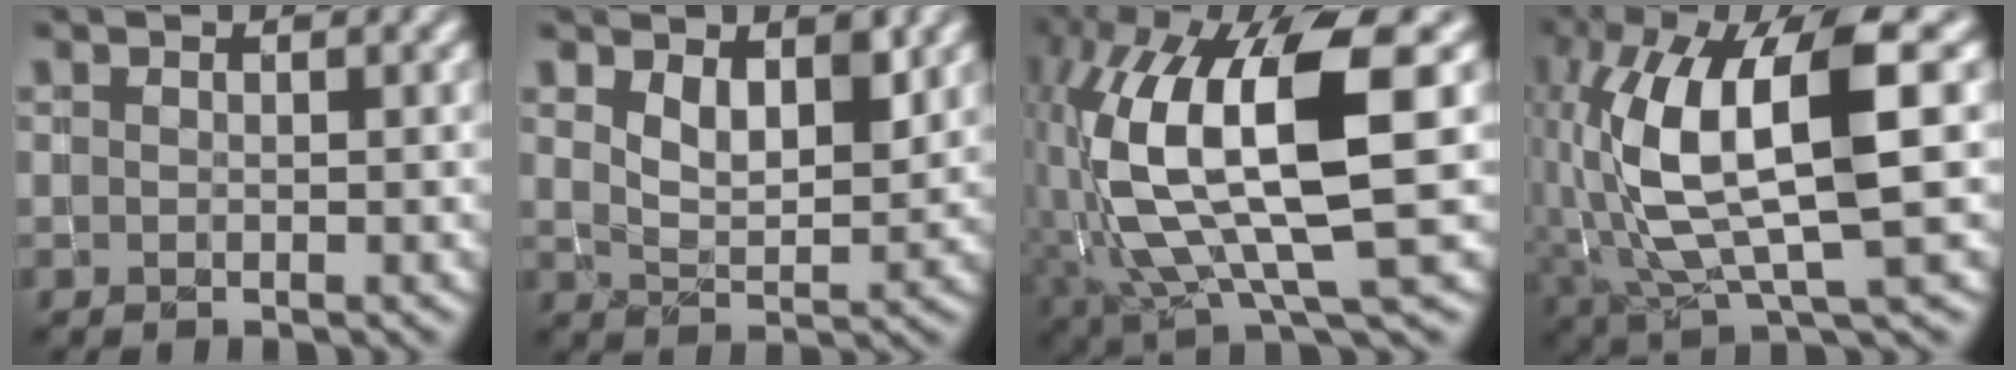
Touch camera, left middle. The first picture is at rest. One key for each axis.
{"total": 3.4, "fx": 1.7, "fy": 1.5, "fz": 2.5, "tx": -0.047, "ty": -0.006, "tz": 0.033}
{"total": 13.2, "fx": 1.0, "fy": 4.1, "fz": 12.5, "tx": -0.250, "ty": -0.005, "tz": 0.023}
{"total": 11.1, "fx": 1.6, "fy": 3.1, "fz": 10.6, "tx": -0.208, "ty": 0.002, "tz": 0.038}